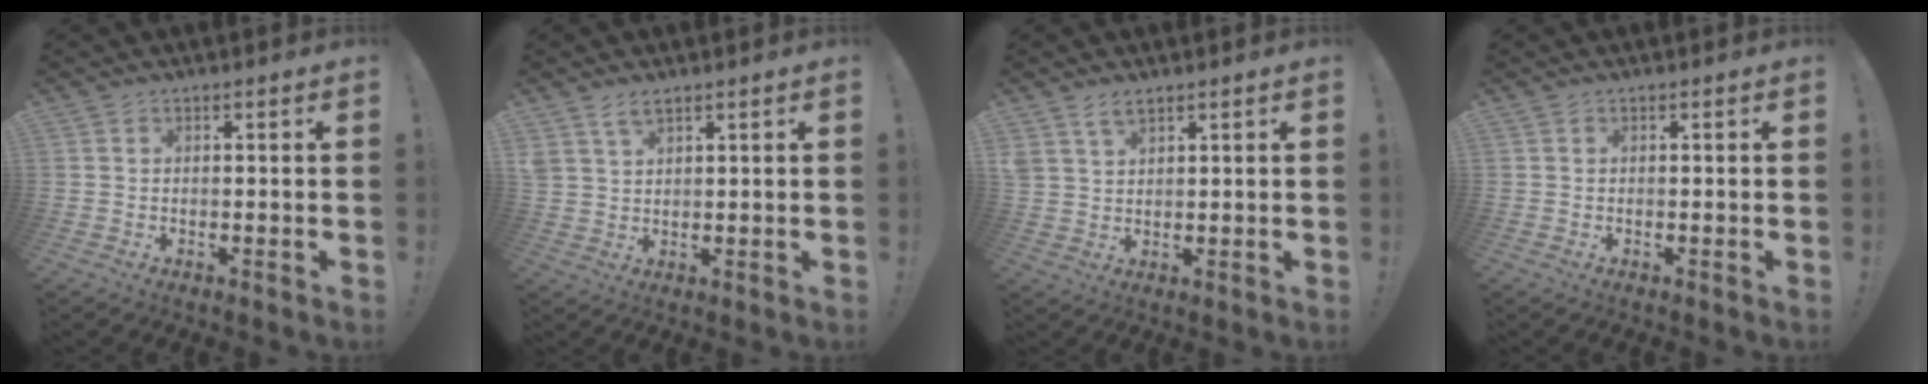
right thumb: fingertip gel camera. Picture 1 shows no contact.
{"total": 3.9, "force": [2.7, 1.5, 2.4], "torque": [-0.045, -0.009, 0.051]}
{"total": 3.9, "force": [2.8, 1.6, 2.2], "torque": [-0.043, -0.009, 0.053]}
{"total": 0.0}